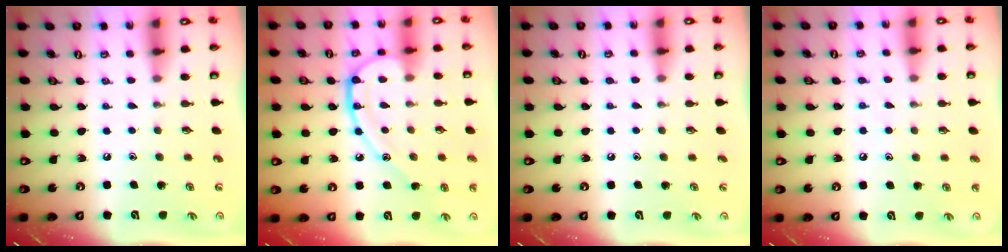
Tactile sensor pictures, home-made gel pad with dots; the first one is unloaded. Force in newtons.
{"total": 13.4, "press": 13.4, "slide": 0.8}
{"total": 2.9, "press": 2.8, "slide": 0.4}
{"total": 5.8, "press": 5.8, "slide": 0.6}